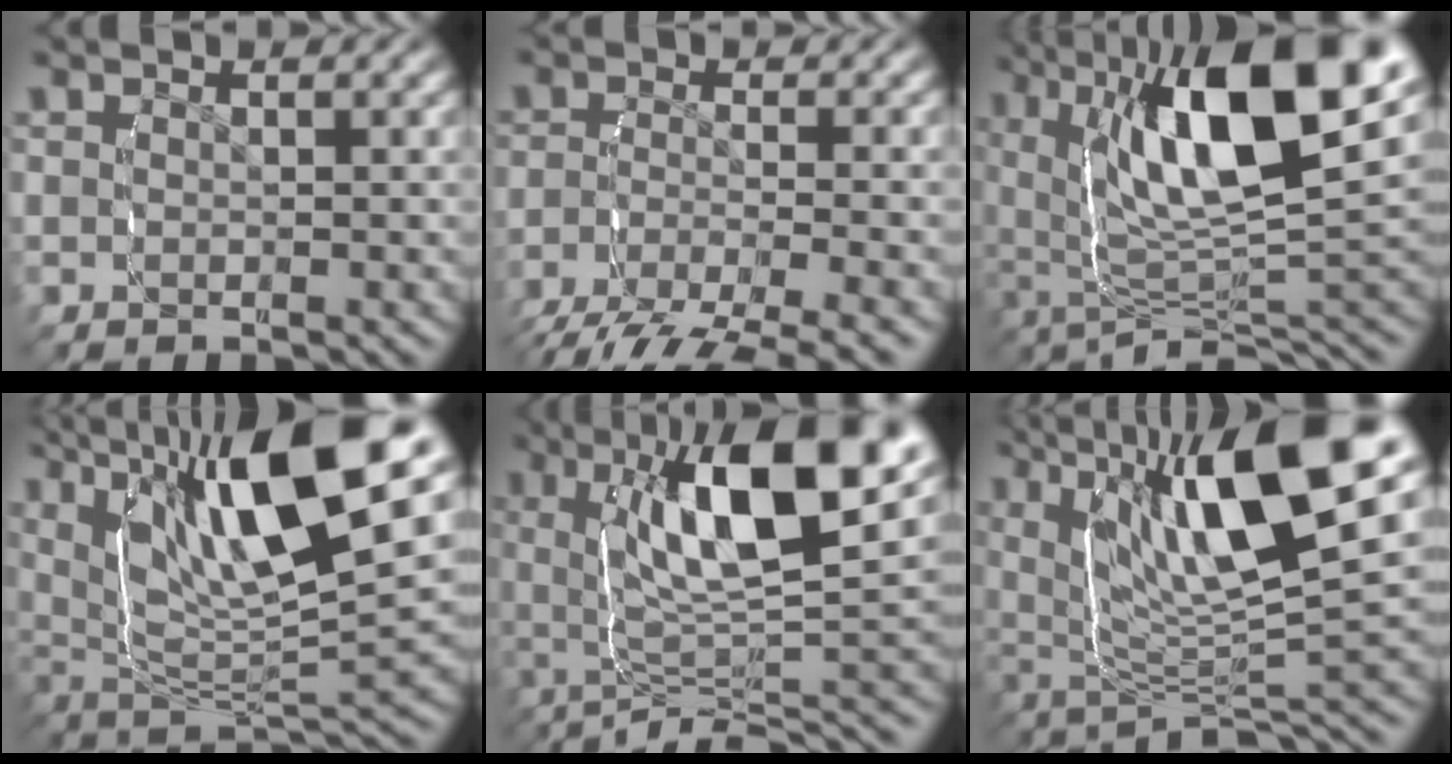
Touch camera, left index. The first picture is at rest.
{"total": 5.9, "force": [-4.4, 1.8, 3.4], "torque": [-0.053, -0.014, -0.060]}
{"total": 12.9, "force": [-0.5, 5.6, 11.6], "torque": [-0.182, -0.015, 0.009]}
{"total": 12.4, "force": [4.2, 5.2, 10.5], "torque": [-0.173, 0.008, 0.070]}
{"total": 11.1, "force": [0.7, 3.7, 10.4], "torque": [-0.147, -0.005, 0.020]}
{"total": 11.1, "force": [1.9, 4.2, 10.1], "torque": [-0.159, -0.004, 0.039]}